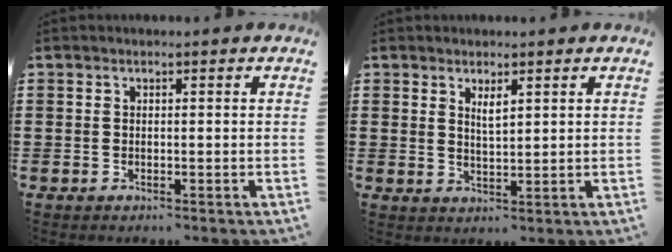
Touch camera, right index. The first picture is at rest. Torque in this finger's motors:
{"motor_torque": [-0.07, -0.02, 0.03, 0.00]}